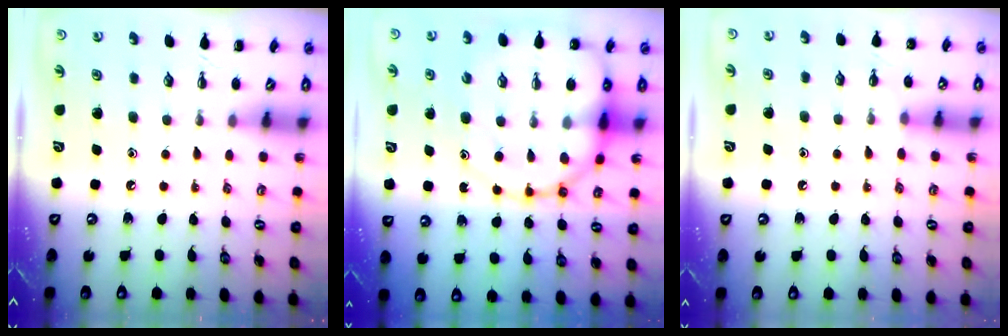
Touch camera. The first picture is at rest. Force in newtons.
{"total": 20.2, "press": 19.9, "slide": 3.6}
{"total": 6.8, "press": 6.5, "slide": 2.1}